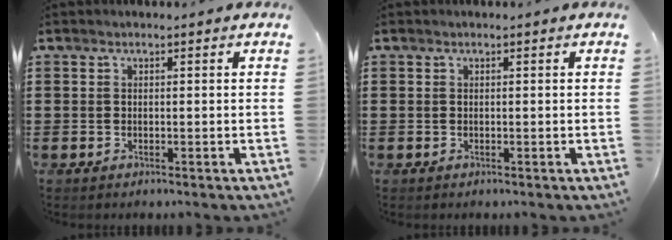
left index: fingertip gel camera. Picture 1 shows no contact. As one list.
[{"total": 0.0}]